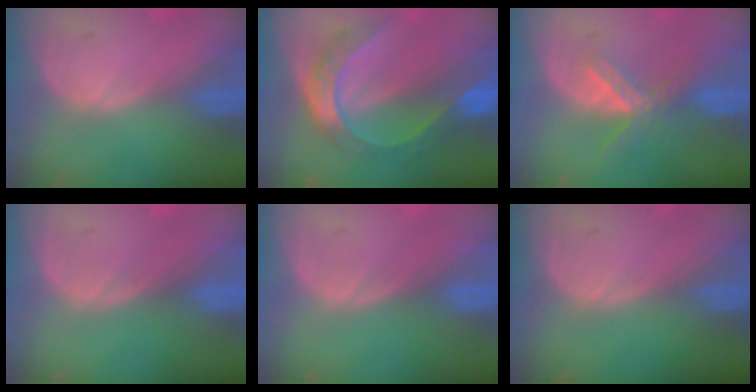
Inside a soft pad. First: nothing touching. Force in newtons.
{"total": 8.2, "press": 8.2, "slide": 0.9}
{"total": 5.4, "press": 4.9, "slide": 2.4}
{"total": 0.0}
{"total": 0.0}
{"total": 0.0}